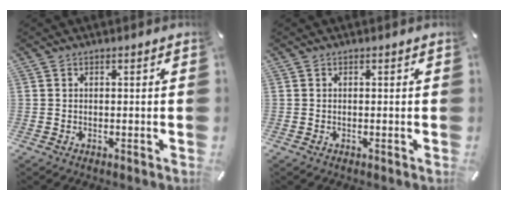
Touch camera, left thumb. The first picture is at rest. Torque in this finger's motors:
{"motor_torque": [-0.52, -0.35, -0.09, 0.09, 0.00]}